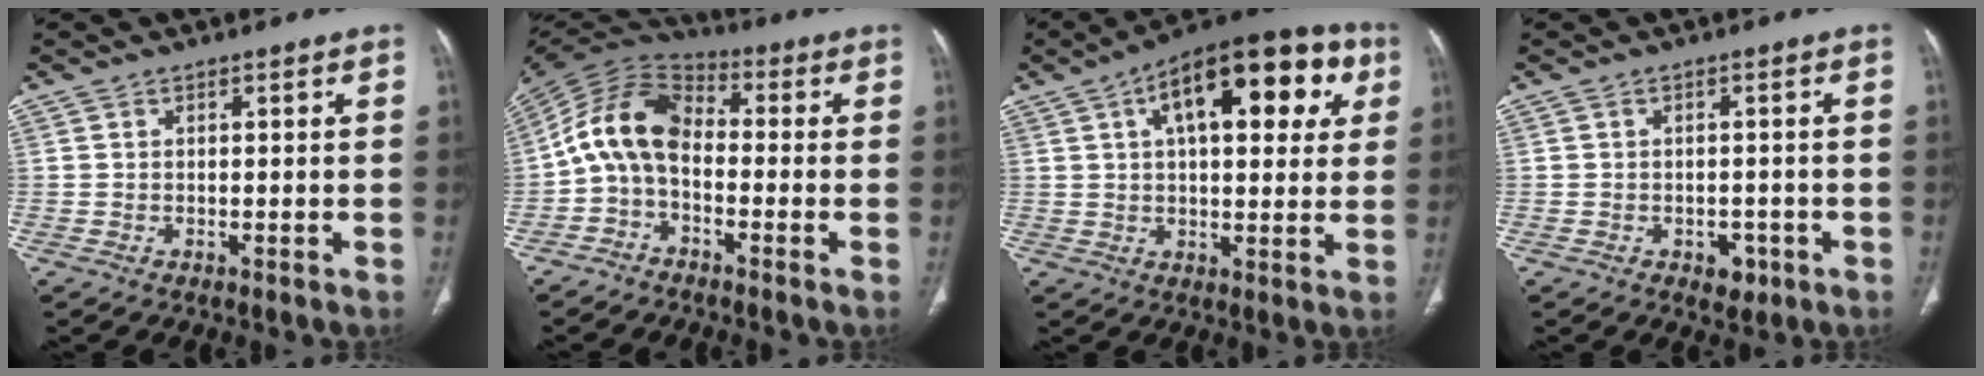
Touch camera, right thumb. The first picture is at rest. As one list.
[{"total": 11.4, "force": [-1.8, 7.4, 8.4], "torque": [-0.148, 0.051, -0.052]}, {"total": 21.5, "force": [7.6, 9.8, 17.5], "torque": [-0.216, 0.022, 0.105]}, {"total": 3.2, "force": [-1.5, 2.3, 1.7], "torque": [-0.006, 0.005, -0.014]}]